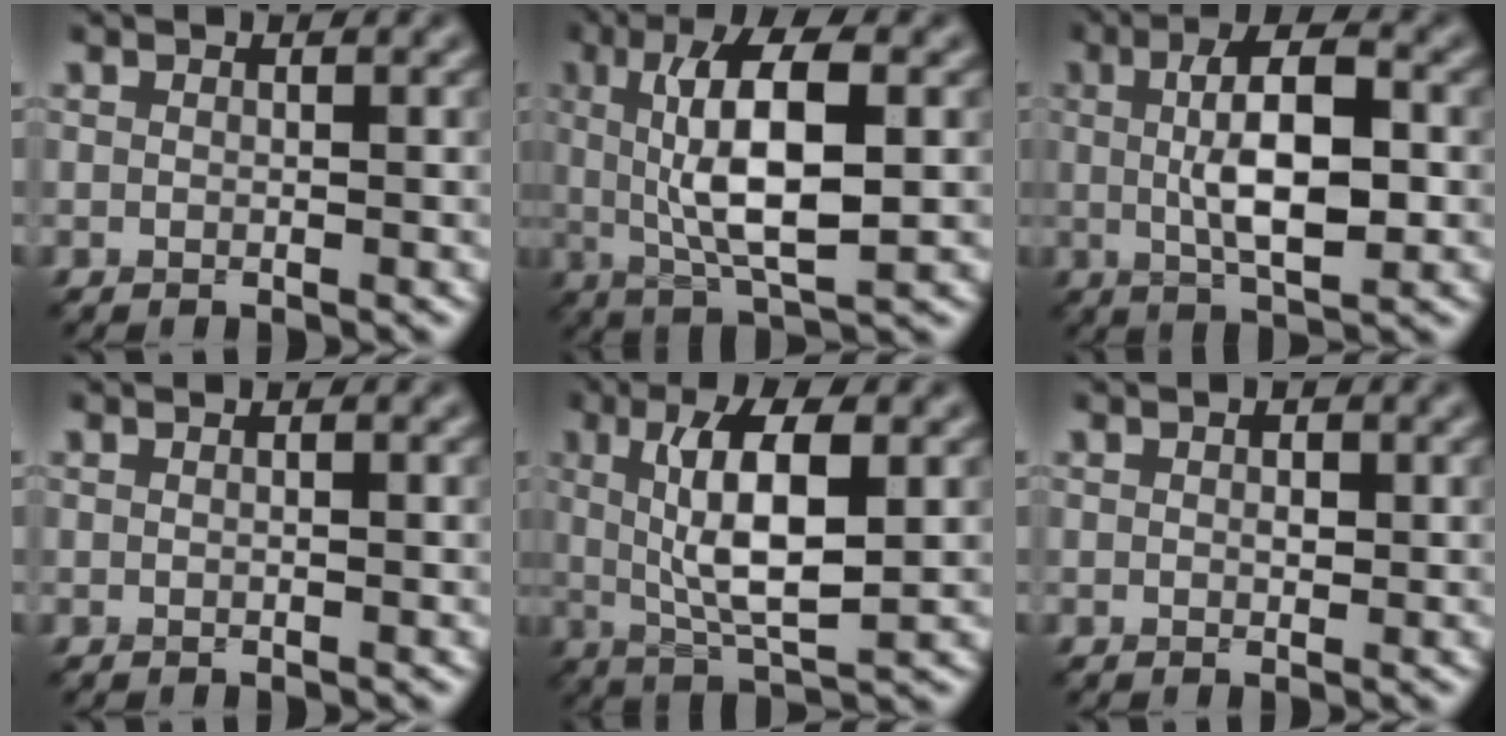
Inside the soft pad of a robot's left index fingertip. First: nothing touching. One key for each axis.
{"total": 9.0, "fx": 0.9, "fy": 2.9, "fz": 8.5, "tx": -0.146, "ty": 0.005, "tz": 0.016}
{"total": 7.4, "fx": 0.5, "fy": 2.5, "fz": 6.9, "tx": -0.116, "ty": 0.007, "tz": 0.003}
{"total": 0.5, "fx": 0.1, "fy": 0.1, "fz": 0.5, "tx": -0.008, "ty": -0.004, "tz": -0.001}
{"total": 8.1, "fx": 1.2, "fy": 2.6, "fz": 7.6, "tx": -0.134, "ty": -0.001, "tz": 0.021}
{"total": 0.9, "fx": 0.1, "fy": 0.5, "fz": 0.7, "tx": -0.010, "ty": 0.000, "tz": 0.001}